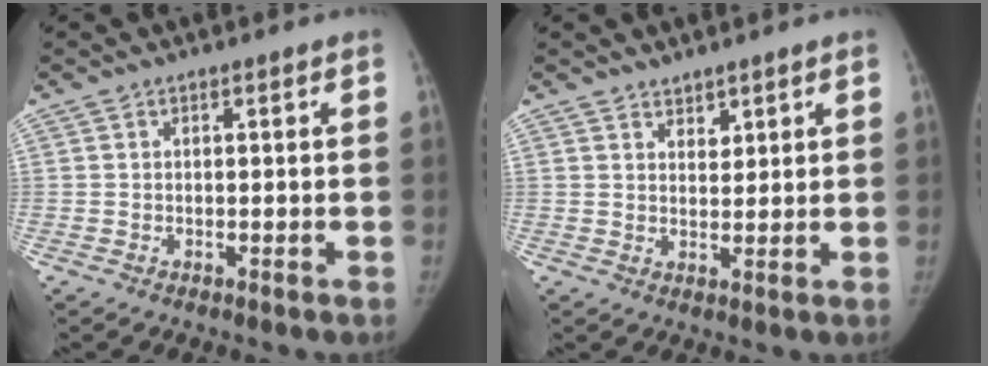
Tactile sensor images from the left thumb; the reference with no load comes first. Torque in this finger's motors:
{"motor_torque": [-0.16, 0.01, -0.25, 0.12, -0.06]}